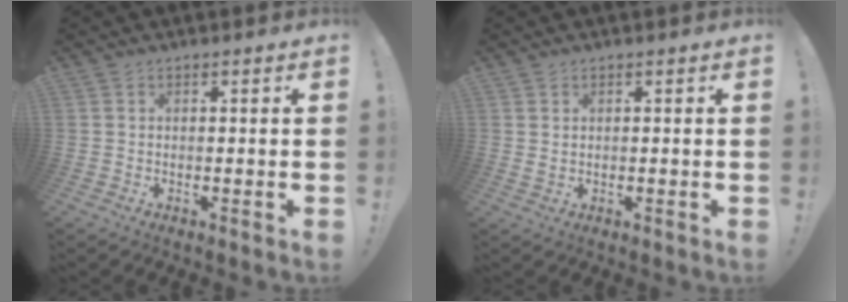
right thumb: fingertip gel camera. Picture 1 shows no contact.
{"total": 1.3, "force": [0.8, 0.7, 0.7], "torque": [-0.014, 0.002, 0.014]}